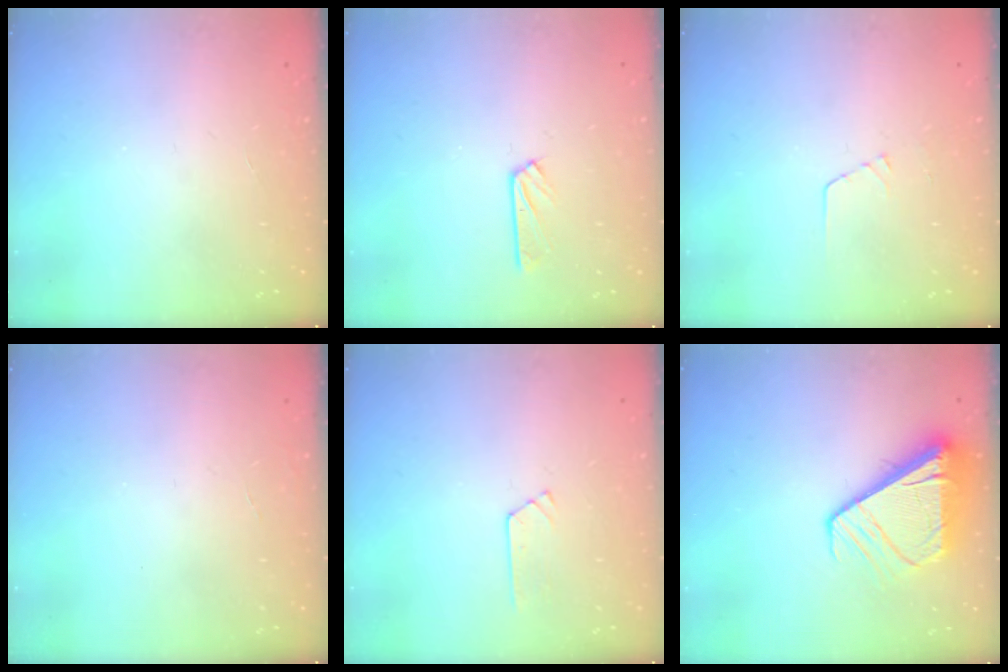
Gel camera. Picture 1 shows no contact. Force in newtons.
{"total": 2.6, "press": 2.5, "slide": 0.3}
{"total": 3.2, "press": 3.2, "slide": 0.3}
{"total": 0.0}
{"total": 4.2, "press": 4.2, "slide": 0.4}
{"total": 10.6, "press": 10.5, "slide": 1.3}